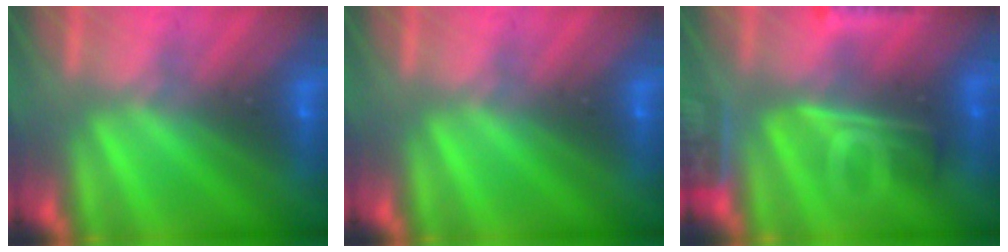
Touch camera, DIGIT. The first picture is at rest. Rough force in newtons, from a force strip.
{"total": 0.0}
{"total": 5.8}